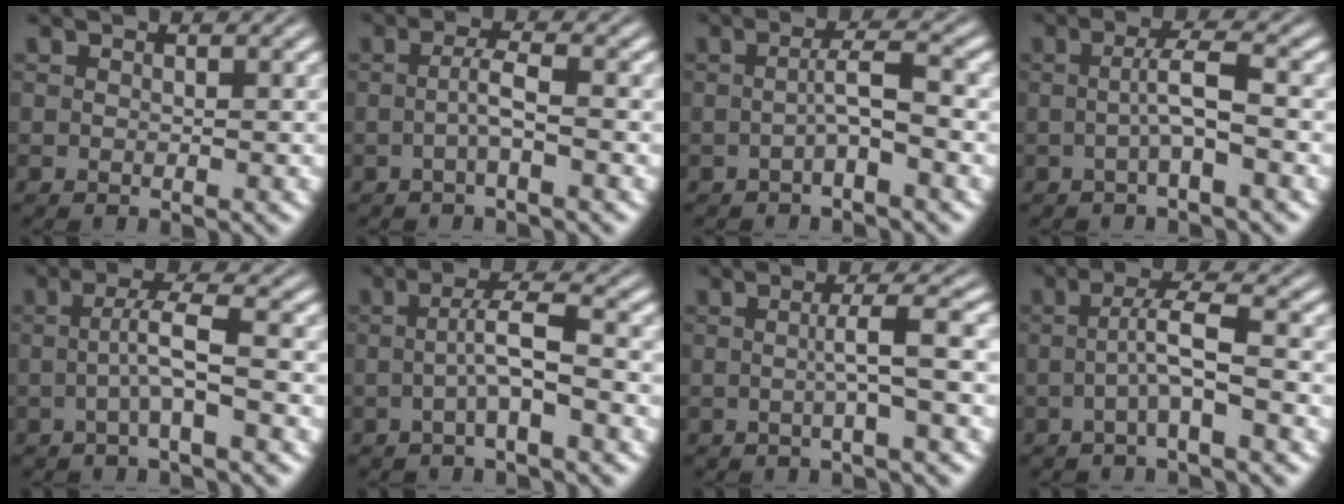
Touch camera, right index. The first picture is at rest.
{"total": 2.2, "force": [-0.9, -0.9, 1.8], "torque": [-0.029, -0.001, -0.012]}
{"total": 2.4, "force": [-1.0, -1.0, 1.9], "torque": [-0.023, 0.001, -0.015]}
{"total": 2.6, "force": [-0.6, -0.8, 2.4], "torque": [-0.036, 0.003, -0.010]}
{"total": 2.8, "force": [-0.7, -0.8, 2.6], "torque": [-0.043, 0.001, -0.009]}
{"total": 2.9, "force": [-0.8, -0.6, 2.8], "torque": [-0.040, 0.002, -0.013]}
{"total": 2.5, "force": [-0.5, -1.4, 2.1], "torque": [-0.023, 0.005, -0.007]}
{"total": 3.0, "force": [-0.8, -0.4, 2.9], "torque": [-0.043, 0.002, -0.013]}